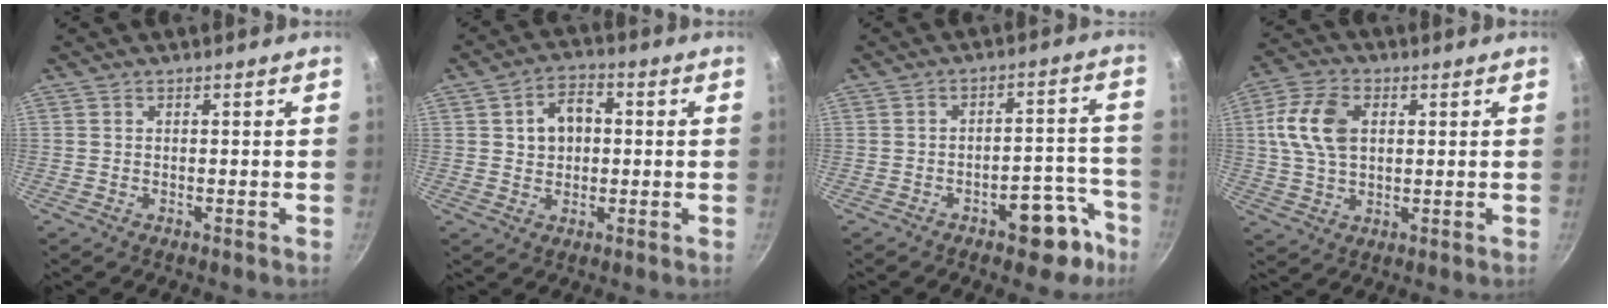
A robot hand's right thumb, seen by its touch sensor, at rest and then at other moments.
{"total": 7.2, "force": [1.0, 5.3, 4.8], "torque": [-0.050, 0.012, 0.012]}
{"total": 10.1, "force": [-5.8, 4.9, 6.6], "torque": [-0.033, 0.062, -0.067]}
{"total": 10.9, "force": [2.1, 7.1, 8.0], "torque": [-0.146, 0.010, 0.032]}